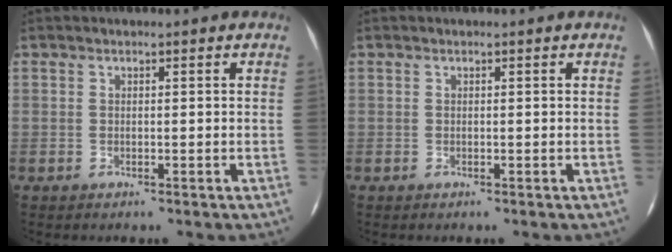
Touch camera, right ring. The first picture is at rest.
{"total": 0.0}